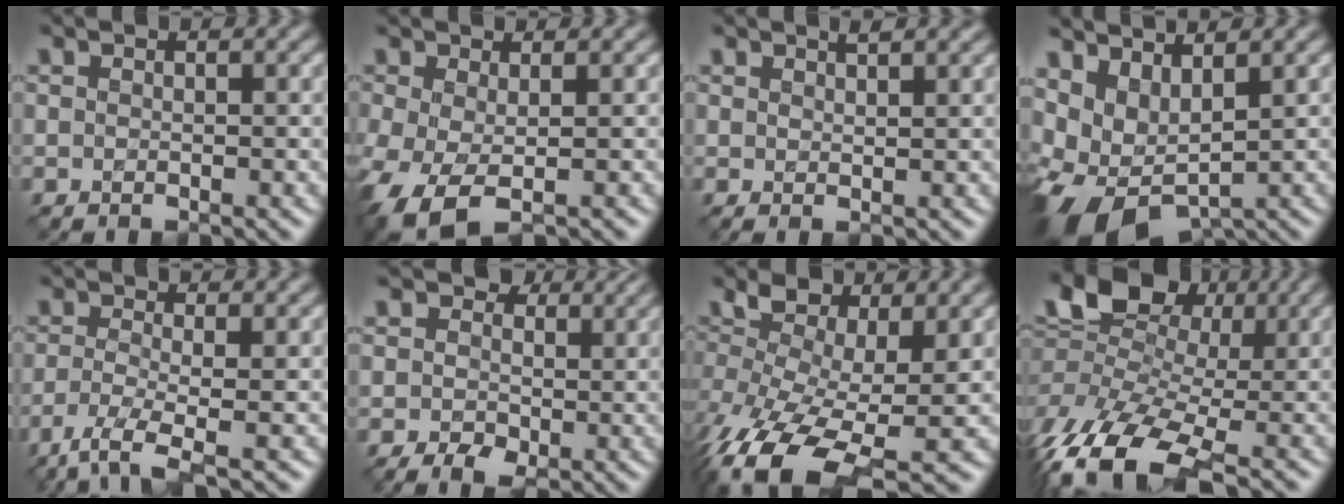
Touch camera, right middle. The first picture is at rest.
{"total": 4.3, "force": [-1.7, 1.6, 3.6], "torque": [-0.087, -0.007, -0.037]}
{"total": 1.5, "force": [1.3, 0.3, 0.7], "torque": [-0.004, 0.005, 0.019]}
{"total": 7.3, "force": [0.1, 4.4, 5.9], "torque": [-0.128, -0.010, 0.011]}
{"total": 3.8, "force": [-1.8, 0.9, 3.2], "torque": [-0.064, -0.005, -0.047]}
{"total": 3.6, "force": [1.0, 2.8, 2.1], "torque": [-0.027, 0.008, 0.012]}
{"total": 9.3, "force": [-2.2, 4.6, 7.8], "torque": [-0.171, -0.003, -0.052]}
{"total": 14.4, "force": [-2.3, 9.4, 10.6], "torque": [-0.201, 0.012, -0.030]}